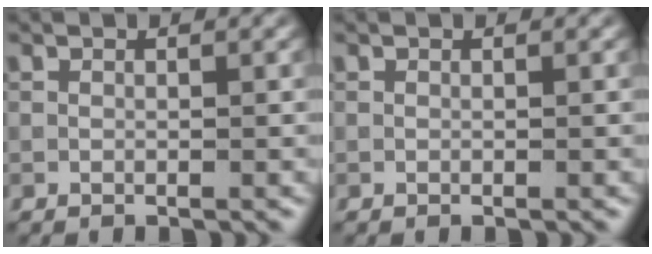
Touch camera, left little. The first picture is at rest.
{"total": 0.0}